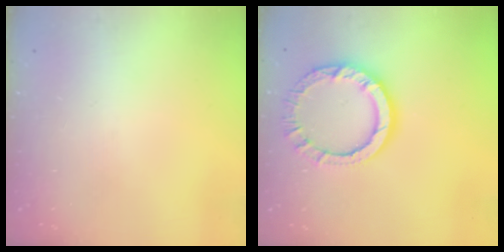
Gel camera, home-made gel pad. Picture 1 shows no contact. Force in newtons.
{"total": 11.5, "press": 11.5, "slide": 0.8}